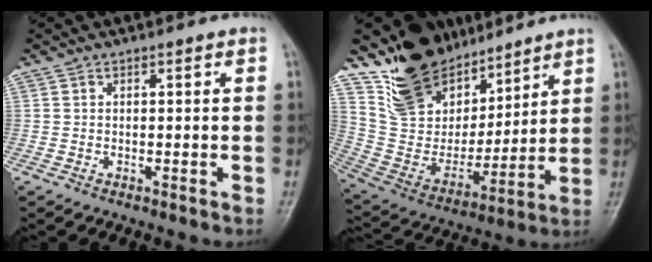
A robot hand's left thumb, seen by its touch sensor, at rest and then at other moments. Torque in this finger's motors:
{"motor_torque": [2.18, 0.08, 1.47, -1.26, 0.13]}